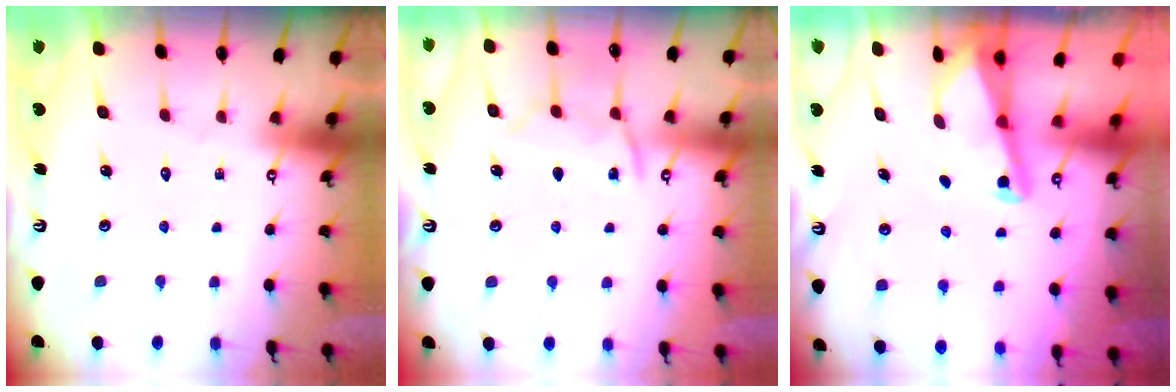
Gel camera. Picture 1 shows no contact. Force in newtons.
{"total": 10.3, "press": 10.2, "slide": 1.2}
{"total": 2.2, "press": 2.2, "slide": 0.3}